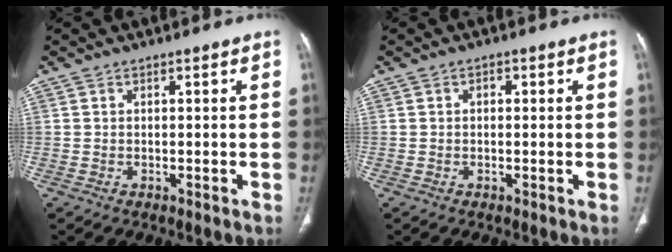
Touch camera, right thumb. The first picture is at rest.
{"total": 1.0, "force": [0.2, 0.7, 0.7], "torque": [-0.003, 0.003, -0.001]}